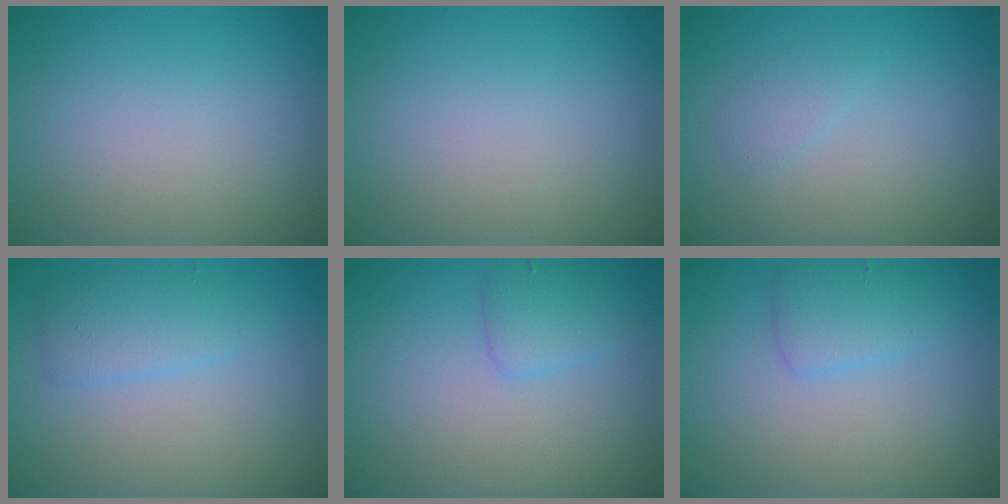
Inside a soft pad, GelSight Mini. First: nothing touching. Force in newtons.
{"total": 0.0}
{"total": 0.9, "press": 0.9, "slide": 0.1}
{"total": 2.4, "press": 2.4, "slide": 0.1}
{"total": 1.7, "press": 1.7, "slide": 0.1}
{"total": 2.1, "press": 2.1, "slide": 0.1}